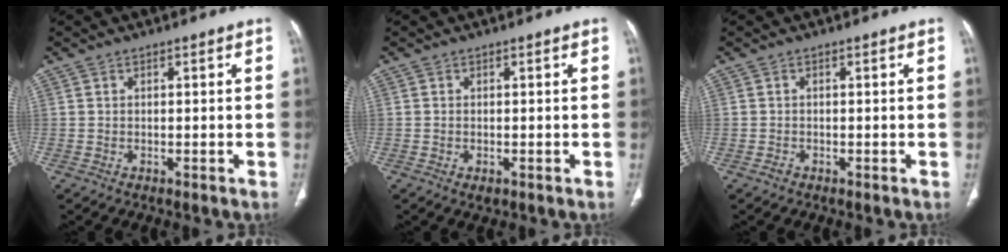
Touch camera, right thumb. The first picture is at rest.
{"total": 1.1, "force": [-0.5, 0.6, 0.7], "torque": [-0.015, -0.001, -0.004]}
{"total": 0.6, "force": [-0.4, 0.4, 0.2], "torque": [-0.004, 0.000, -0.007]}